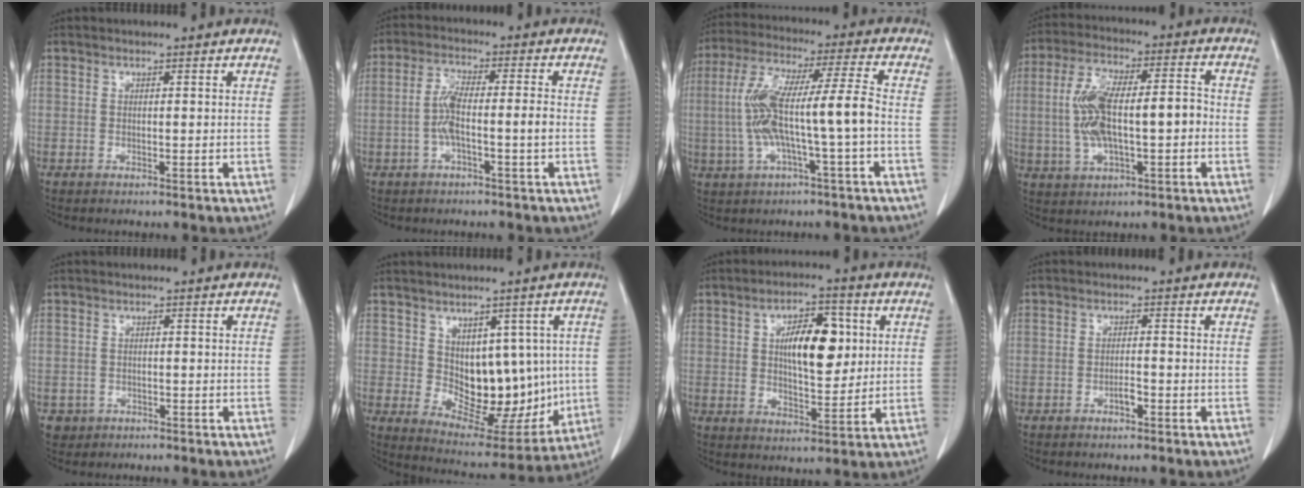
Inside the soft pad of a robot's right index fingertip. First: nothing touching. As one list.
[{"total": 5.7, "force": [-1.2, 0.5, 5.5], "torque": [-0.113, 0.017, -0.020]}, {"total": 12.4, "force": [-1.6, 0.6, 12.2], "torque": [-0.248, 0.029, -0.028]}, {"total": 12.6, "force": [-0.8, 4.4, 11.8], "torque": [-0.235, 0.029, -0.005]}, {"total": 2.5, "force": [-1.1, 2.2, 0.1], "torque": [-0.001, 0.008, -0.016]}, {"total": 12.5, "force": [0.8, 7.5, 10.0], "torque": [-0.121, 0.009, 0.044]}, {"total": 10.4, "force": [2.2, 4.2, 9.2], "torque": [-0.150, 0.012, 0.038]}, {"total": 1.7, "force": [-0.9, 0.5, 1.4], "torque": [-0.025, 0.003, -0.013]}]